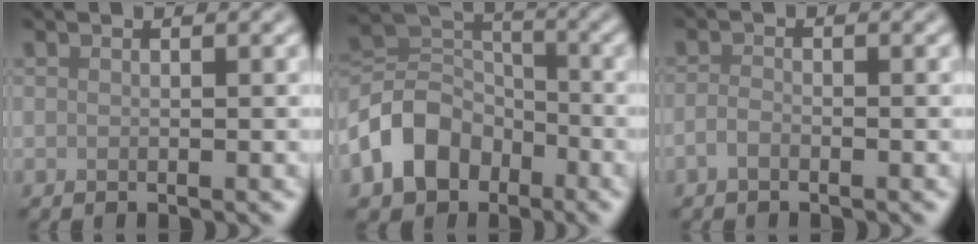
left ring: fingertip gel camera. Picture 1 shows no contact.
{"total": 7.4, "force": [-3.8, 5.4, 3.3], "torque": [-0.060, 0.005, -0.083]}
{"total": 1.2, "force": [-0.8, 0.6, 0.7], "torque": [-0.017, 0.002, -0.018]}